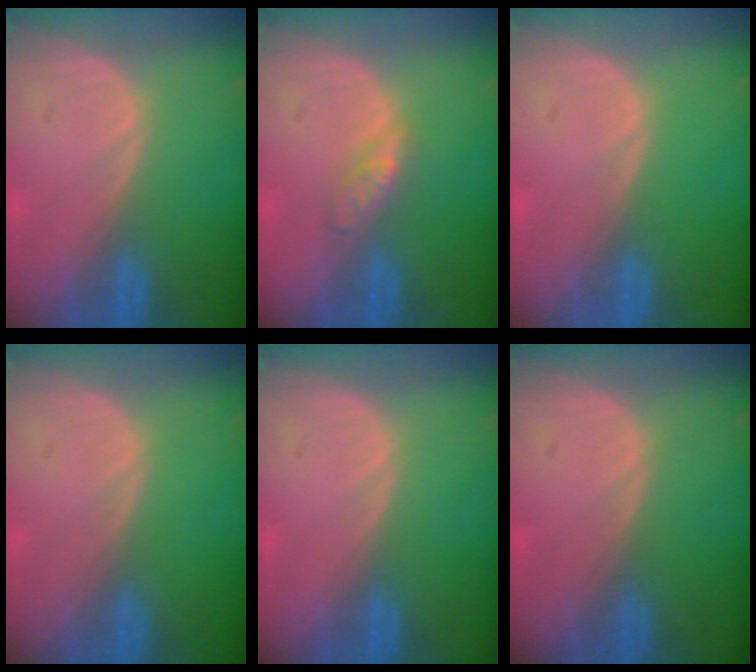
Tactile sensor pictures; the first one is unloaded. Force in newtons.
{"total": 2.7, "press": 2.7, "slide": 0.3}
{"total": 0.0}
{"total": 0.0}
{"total": 0.0}
{"total": 0.0}